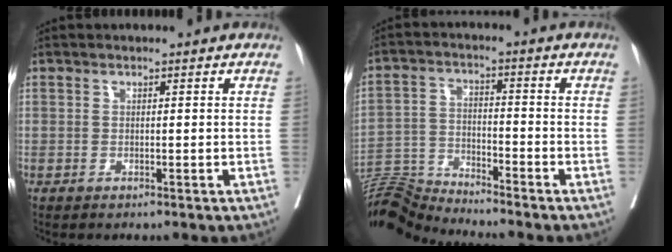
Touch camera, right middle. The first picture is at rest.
{"total": 7.1, "force": [-6.9, -1.5, -0.7], "torque": [0.006, 0.001, -0.133]}